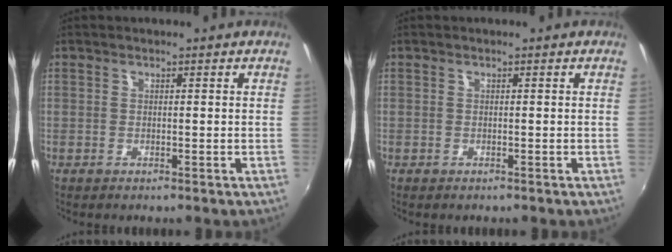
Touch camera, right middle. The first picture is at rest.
{"total": 0.0}